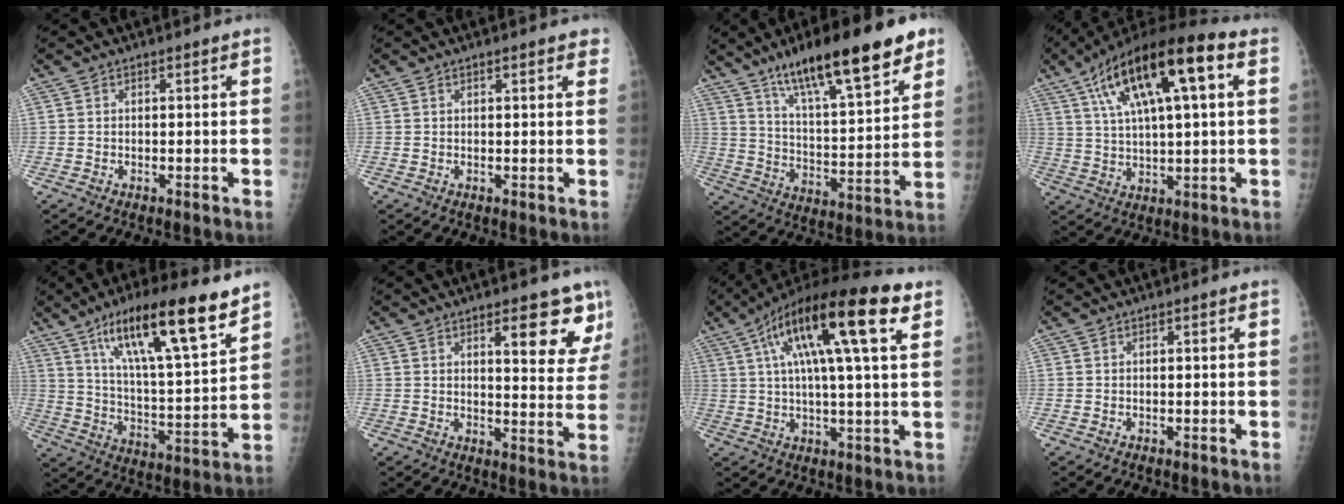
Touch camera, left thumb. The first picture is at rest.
{"total": 2.6, "force": [1.7, 0.8, 1.8], "torque": [-0.012, -0.001, 0.018]}
{"total": 22.2, "force": [14.1, 5.7, 16.2], "torque": [-0.229, -0.049, 0.229]}
{"total": 20.4, "force": [7.6, 6.5, 17.8], "torque": [-0.309, 0.021, 0.126]}
{"total": 21.1, "force": [12.9, 4.5, 16.0], "torque": [-0.246, -0.047, 0.222]}
{"total": 10.9, "force": [6.5, 3.4, 8.0], "torque": [-0.065, -0.037, 0.082]}
{"total": 21.1, "force": [8.4, 4.7, 18.8], "torque": [-0.318, 0.020, 0.131]}
{"total": 0.0}